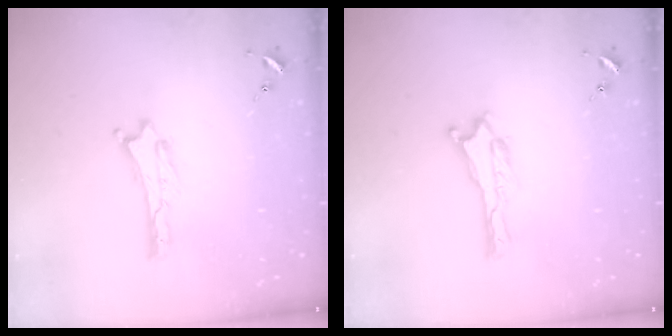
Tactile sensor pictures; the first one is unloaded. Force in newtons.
{"total": 0.0}